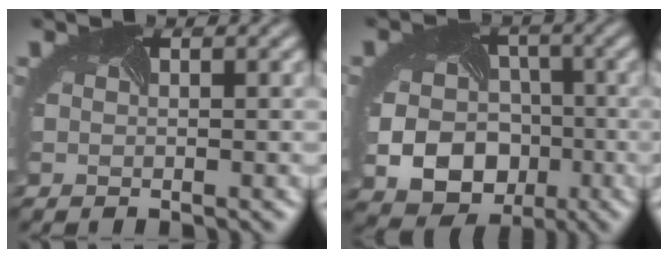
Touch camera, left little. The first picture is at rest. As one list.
[{"total": 11.7, "force": [-3.6, 9.8, 5.4], "torque": [-0.087, -0.044, -0.059]}]